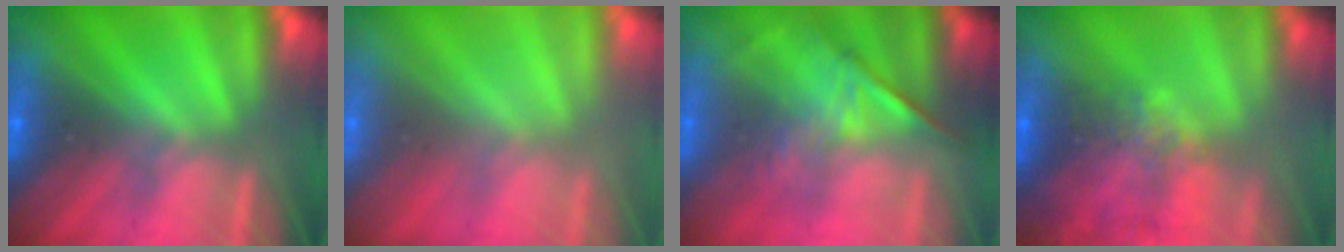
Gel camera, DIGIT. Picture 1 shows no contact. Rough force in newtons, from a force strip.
{"total": 2.7}
{"total": 1.3}
{"total": 7.8}